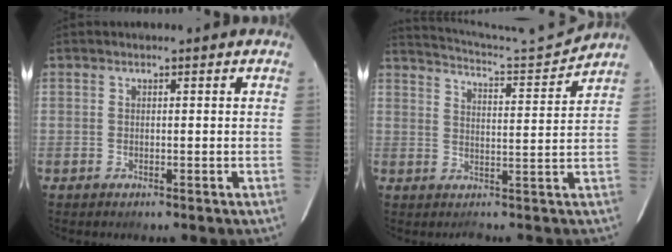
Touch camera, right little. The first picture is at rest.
{"total": 9.8, "force": [9.3, -2.9, 0.8], "torque": [-0.032, -0.023, 0.133]}